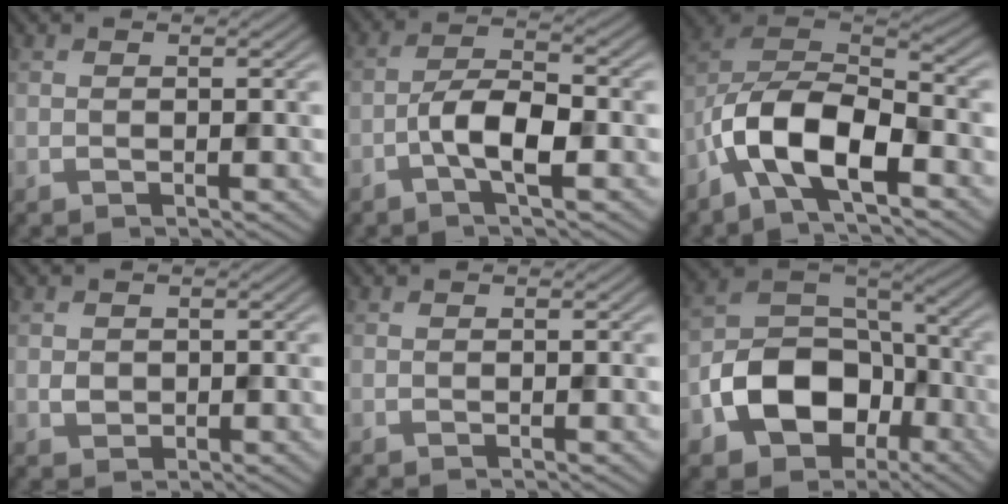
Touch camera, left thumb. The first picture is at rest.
{"total": 5.6, "force": [-2.2, 1.8, 4.8], "torque": [-0.094, 0.011, -0.051]}
{"total": 11.8, "force": [-5.9, 5.1, 8.9], "torque": [-0.174, -0.003, -0.129]}
{"total": 1.4, "force": [0.2, 1.3, 0.5], "torque": [-0.011, -0.005, 0.002]}
{"total": 0.0}
{"total": 12.2, "force": [-5.0, 8.6, 7.2], "torque": [-0.150, -0.015, -0.103]}